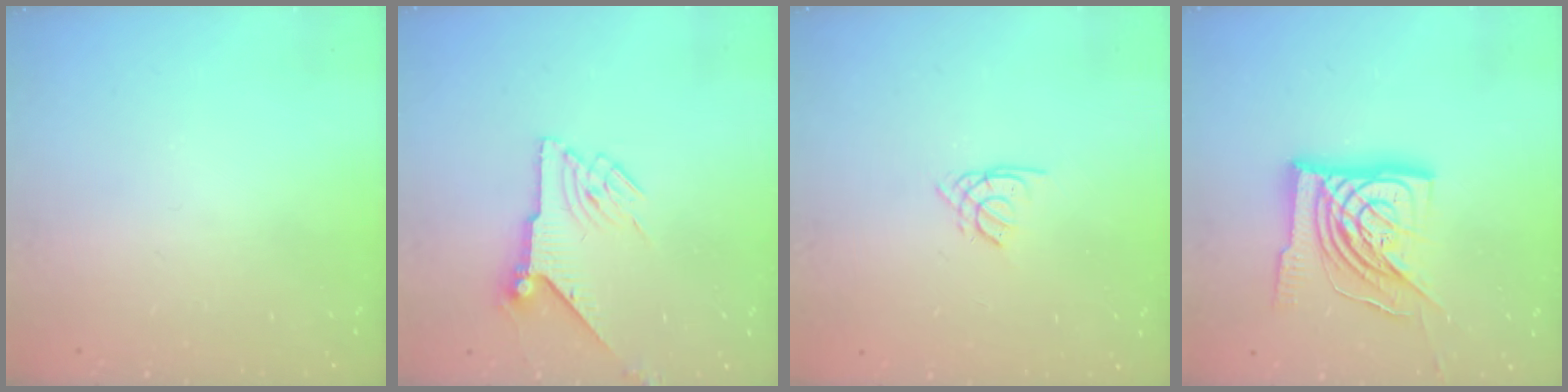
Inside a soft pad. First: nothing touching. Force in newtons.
{"total": 7.0, "press": 7.0, "slide": 0.3}
{"total": 1.3, "press": 1.3, "slide": 0.4}
{"total": 21.1, "press": 21.0, "slide": 2.2}